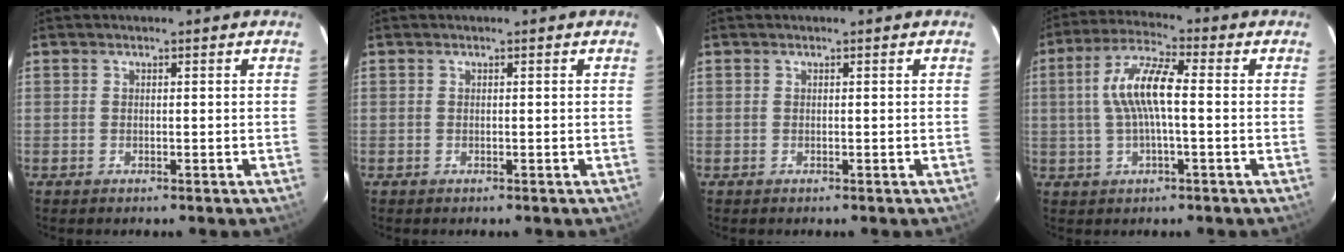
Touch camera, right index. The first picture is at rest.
{"total": 0.0}
{"total": 0.0}
{"total": 9.5, "force": [0.2, 2.2, 9.3], "torque": [-0.181, 0.014, 0.004]}